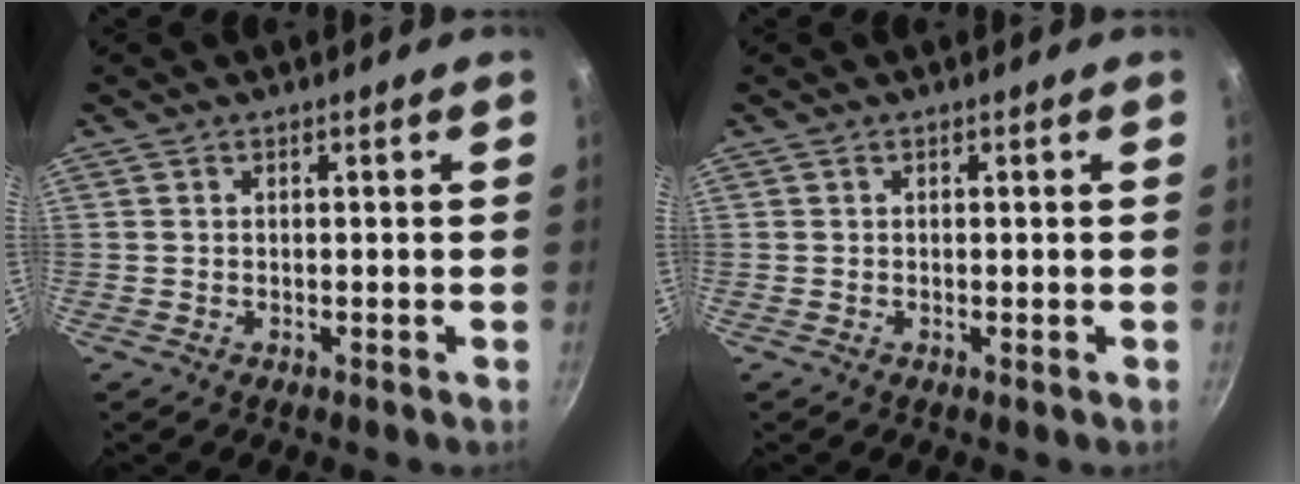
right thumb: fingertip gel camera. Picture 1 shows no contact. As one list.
[{"total": 0.0}]